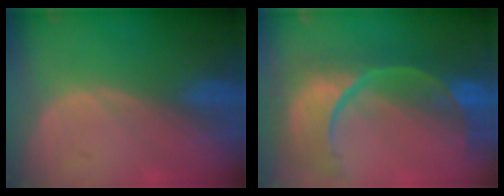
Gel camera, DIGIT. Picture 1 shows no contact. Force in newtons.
{"total": 13.1, "press": 10.6, "slide": 7.7}